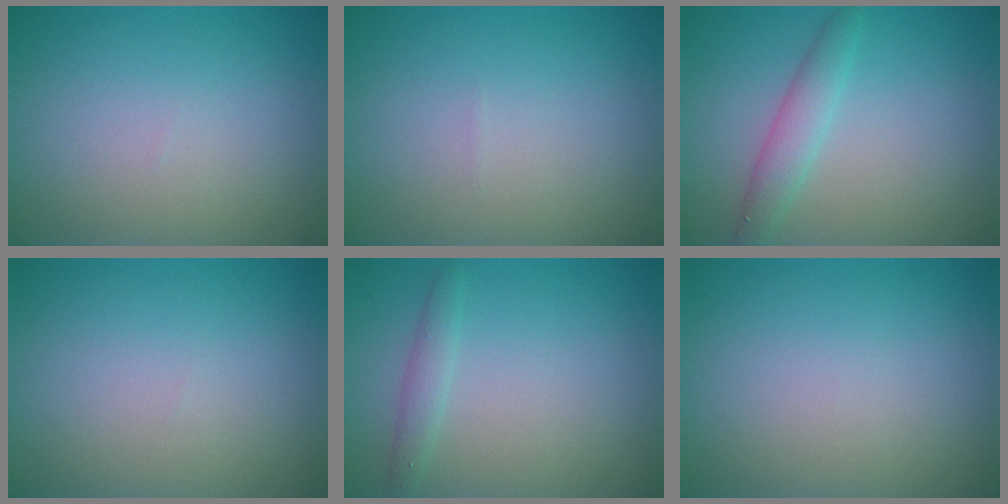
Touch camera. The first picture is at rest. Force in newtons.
{"total": 0.0}
{"total": 2.4, "press": 2.4, "slide": 0.1}
{"total": 0.0}
{"total": 1.5, "press": 1.5, "slide": 0.0}
{"total": 0.0}